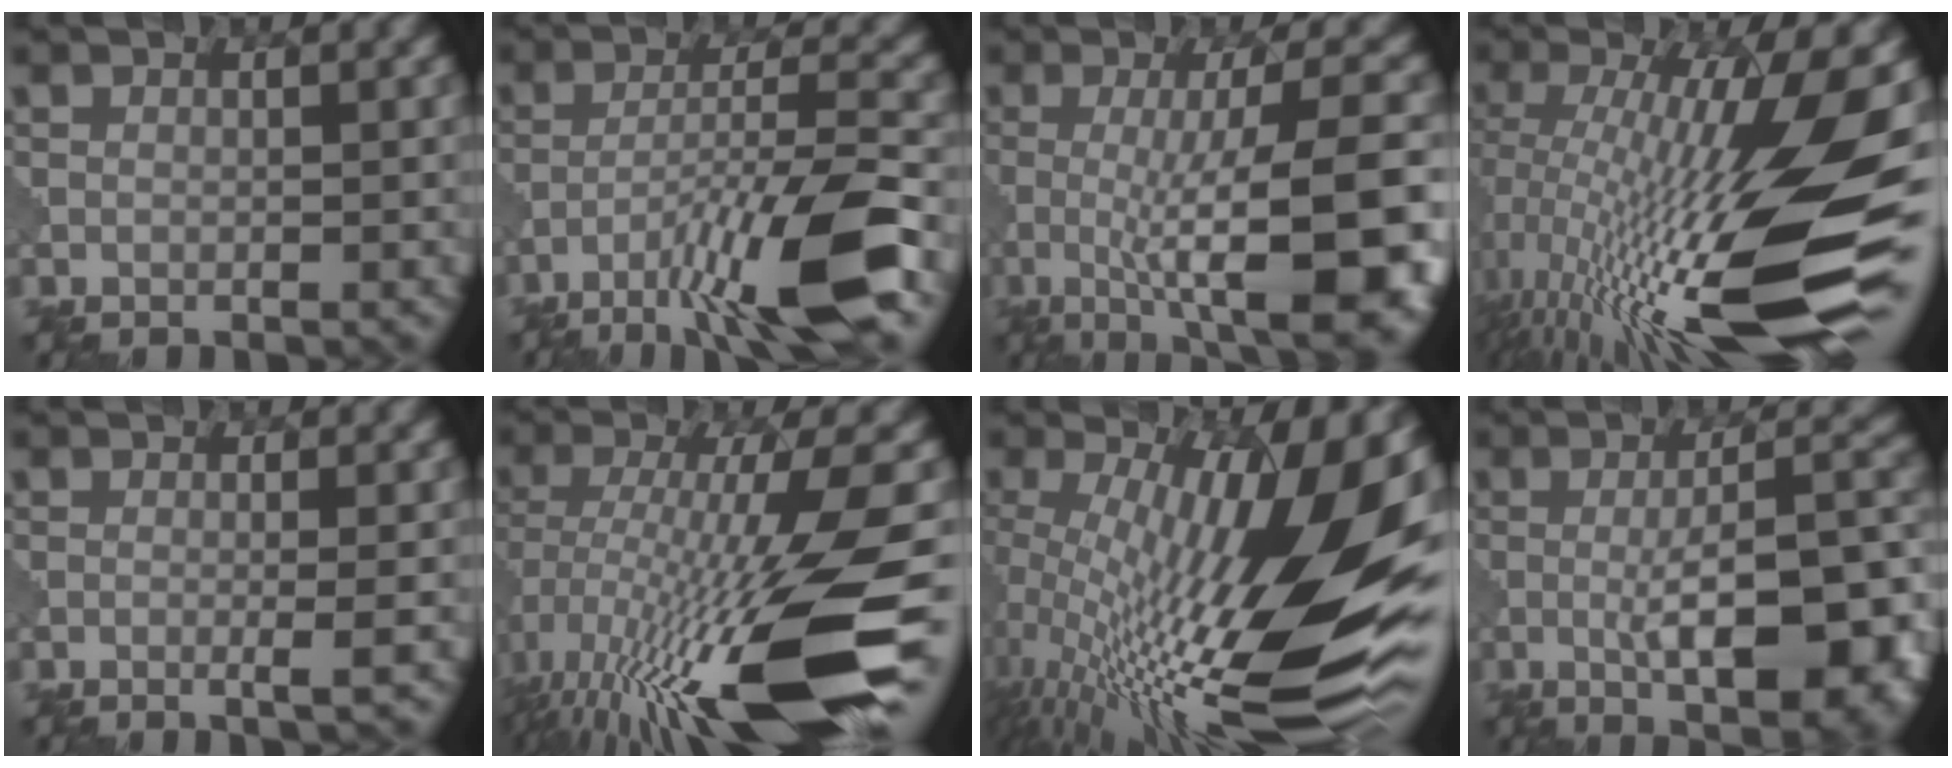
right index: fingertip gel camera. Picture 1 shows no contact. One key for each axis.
{"total": 10.1, "fx": -6.1, "fy": 1.0, "fz": 8.0, "tx": -0.134, "ty": 0.010, "tz": -0.106}
{"total": 12.8, "fx": -3.1, "fy": 3.1, "fz": 12.0, "tx": -0.158, "ty": 0.003, "tz": -0.048}
{"total": 17.5, "fx": -3.2, "fy": 3.9, "fz": 16.7, "tx": -0.290, "ty": 0.010, "tz": -0.054}
{"total": 2.0, "fx": -0.4, "fy": 0.4, "fz": 1.9, "tx": -0.027, "ty": 0.000, "tz": -0.013}
{"total": 16.0, "fx": -5.7, "fy": 3.5, "fz": 14.6, "tx": -0.279, "ty": -0.019, "tz": -0.081}
{"total": 19.3, "fx": 0.7, "fy": 5.5, "fz": 18.5, "tx": -0.290, "ty": -0.014, "tz": 0.017}
{"total": 11.8, "fx": -2.4, "fy": 3.5, "fz": 11.0, "tx": -0.157, "ty": -0.003, "tz": -0.039}